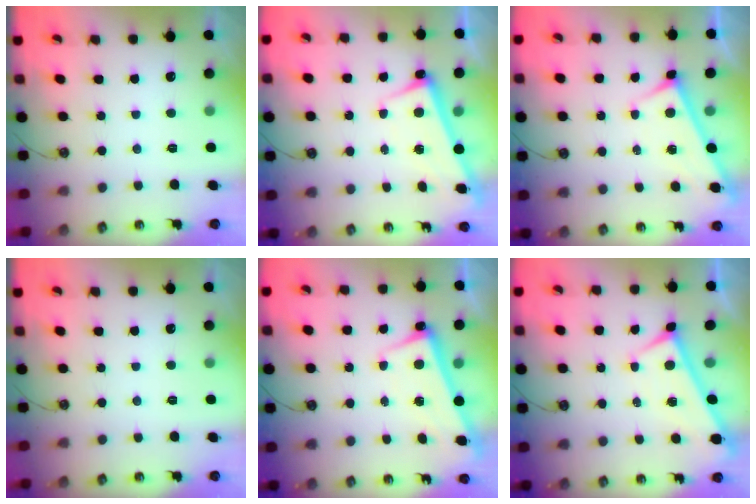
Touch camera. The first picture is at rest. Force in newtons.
{"total": 2.7, "press": 2.7, "slide": 0.4}
{"total": 3.0, "press": 2.9, "slide": 0.3}
{"total": 0.0}
{"total": 2.4, "press": 2.3, "slide": 0.9}
{"total": 1.4, "press": 1.3, "slide": 0.5}